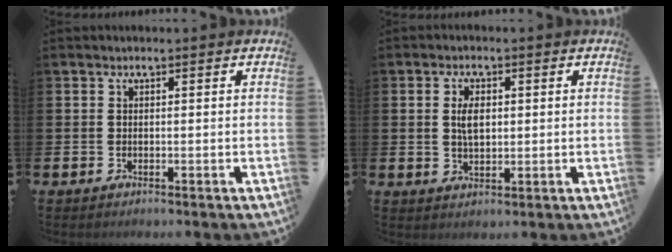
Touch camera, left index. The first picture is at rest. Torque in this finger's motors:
{"motor_torque": [0.35, -0.28, 0.12, 0.14]}